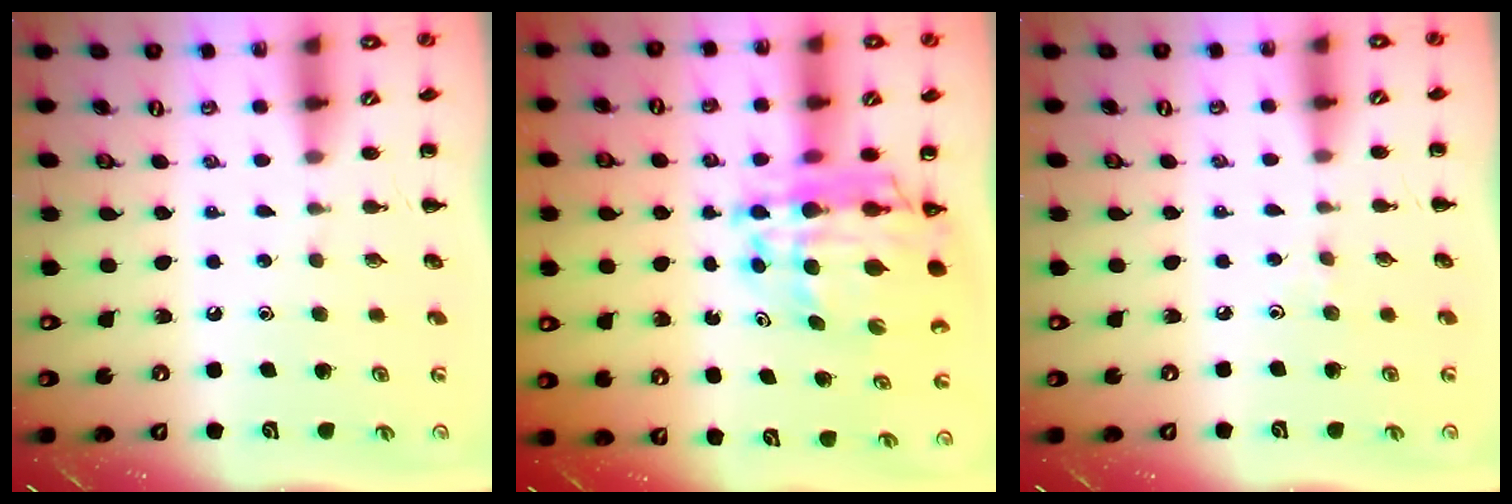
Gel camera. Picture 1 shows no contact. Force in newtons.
{"total": 15.2, "press": 14.6, "slide": 4.2}
{"total": 2.2, "press": 2.1, "slide": 0.9}